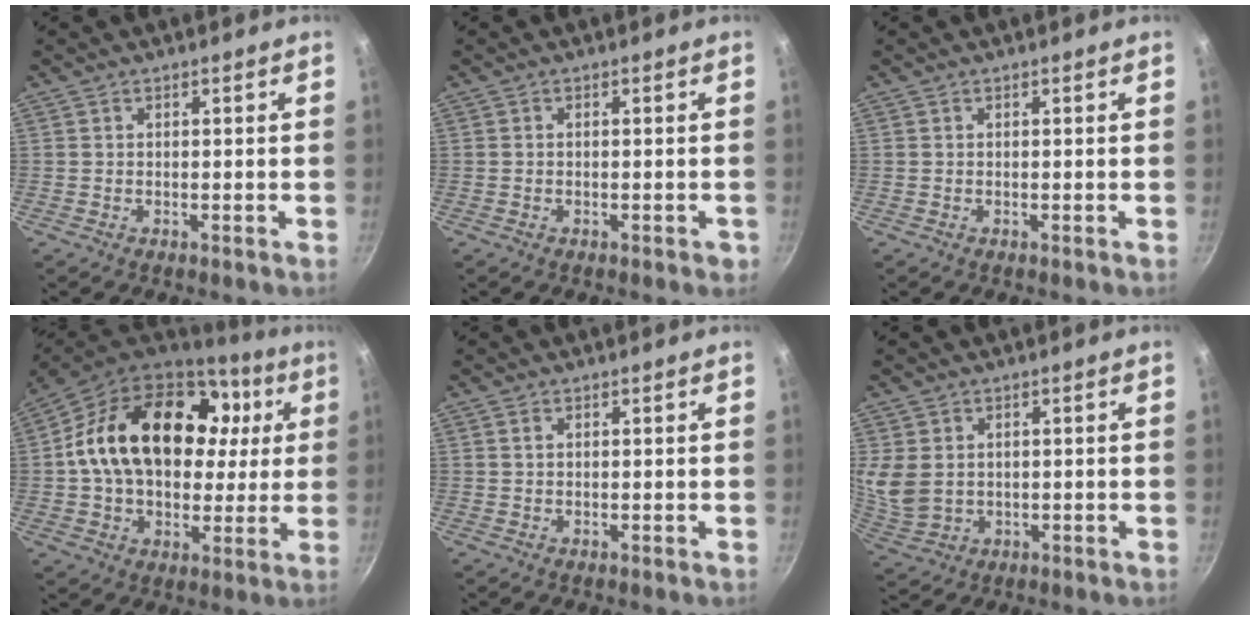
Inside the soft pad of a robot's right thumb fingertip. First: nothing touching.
{"total": 1.4, "force": [-0.6, 0.7, 1.0], "torque": [-0.013, 0.004, -0.008]}
{"total": 0.0}
{"total": 27.5, "force": [5.5, 18.7, 19.4], "torque": [-0.314, 0.024, 0.088]}
{"total": 1.0, "force": [0.5, 0.5, 0.6], "torque": [-0.013, 0.002, 0.009]}
{"total": 7.3, "force": [1.3, 5.7, 4.3], "torque": [-0.077, -0.016, 0.041]}